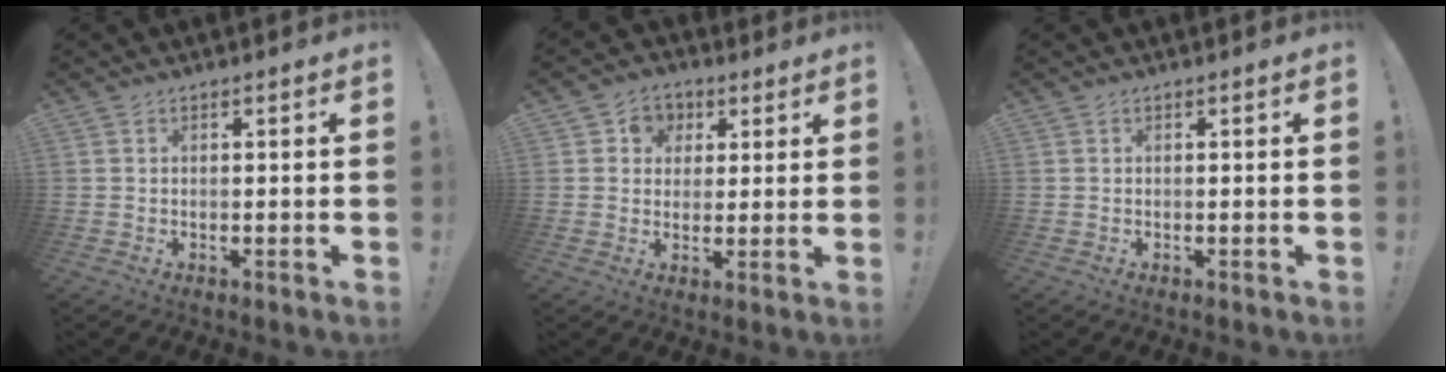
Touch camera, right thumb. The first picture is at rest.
{"total": 6.2, "force": [1.1, 5.9, 1.3], "torque": [-0.016, 0.000, 0.025]}
{"total": 0.0}